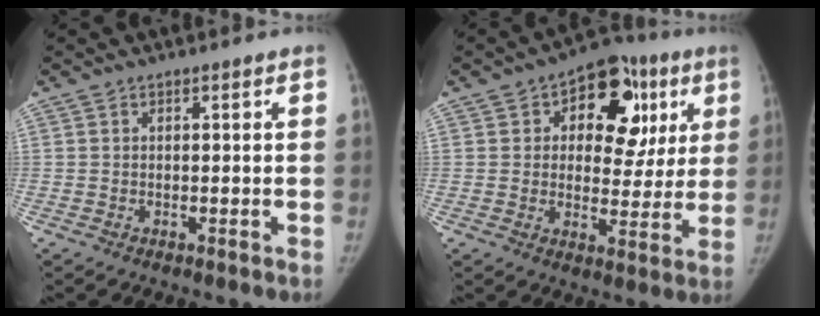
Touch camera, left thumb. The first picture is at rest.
{"total": 16.8, "force": [5.6, 10.8, 11.5], "torque": [-0.084, 0.007, 0.073]}